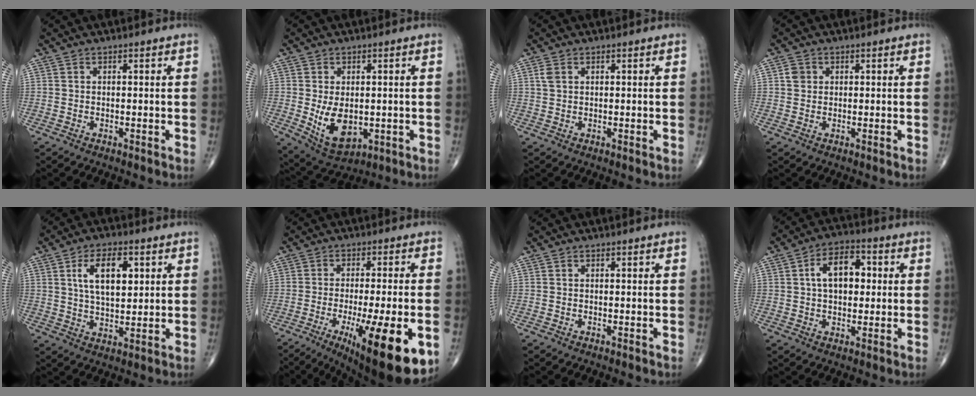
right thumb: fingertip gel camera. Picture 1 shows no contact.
{"total": 9.1, "force": [-1.0, 5.5, 7.2], "torque": [-0.107, -0.015, 0.002]}
{"total": 1.6, "force": [0.6, 1.0, 1.1], "torque": [-0.027, 0.006, 0.017]}
{"total": 2.1, "force": [0.5, 1.8, 0.8], "torque": [-0.007, 0.000, 0.007]}
{"total": 10.0, "force": [3.0, 5.1, 8.1], "torque": [-0.122, -0.009, 0.055]}
{"total": 20.7, "force": [-7.7, 5.2, 18.5], "torque": [-0.235, -0.013, -0.101]}
{"total": 0.0}
{"total": 9.7, "force": [1.5, 5.9, 7.5], "torque": [-0.103, 0.017, 0.019]}